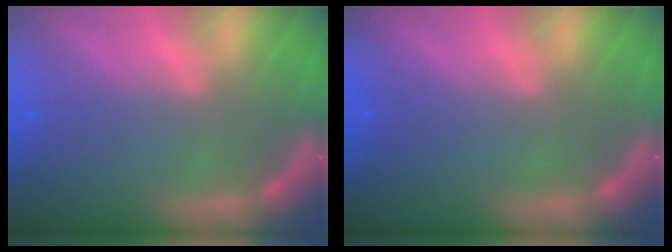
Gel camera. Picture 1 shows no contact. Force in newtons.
{"total": 0.0}